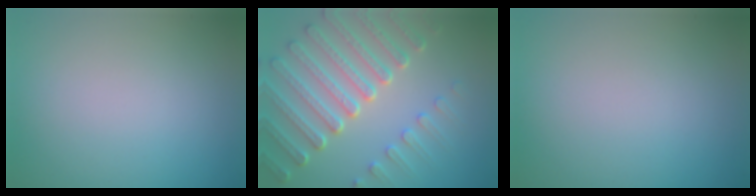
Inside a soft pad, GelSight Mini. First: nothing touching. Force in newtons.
{"total": 7.6, "press": 5.7, "slide": 5.0}
{"total": 0.0}